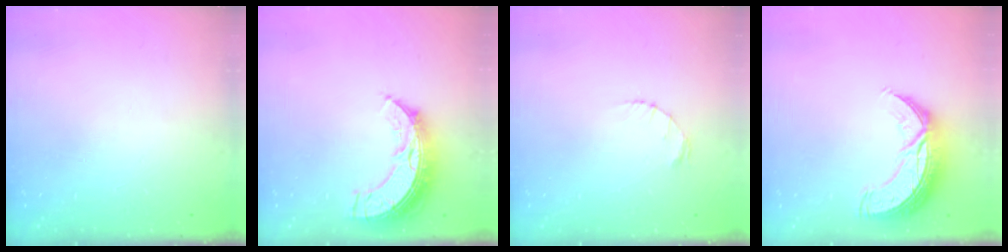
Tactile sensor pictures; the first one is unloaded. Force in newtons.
{"total": 10.9, "press": 10.9, "slide": 0.9}
{"total": 1.2, "press": 1.1, "slide": 0.2}
{"total": 10.8, "press": 10.7, "slide": 1.0}